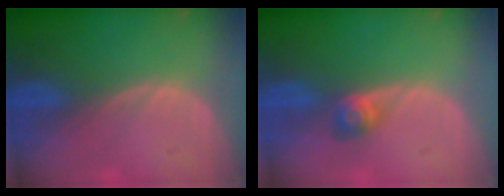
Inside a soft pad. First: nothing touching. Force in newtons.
{"total": 2.8, "press": 2.5, "slide": 1.2}